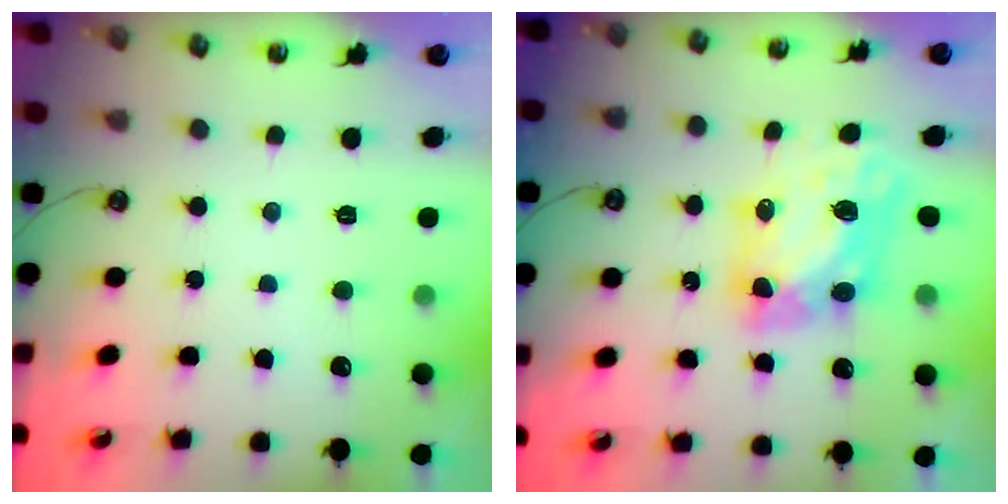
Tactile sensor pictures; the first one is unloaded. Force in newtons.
{"total": 8.1, "press": 8.1, "slide": 0.7}